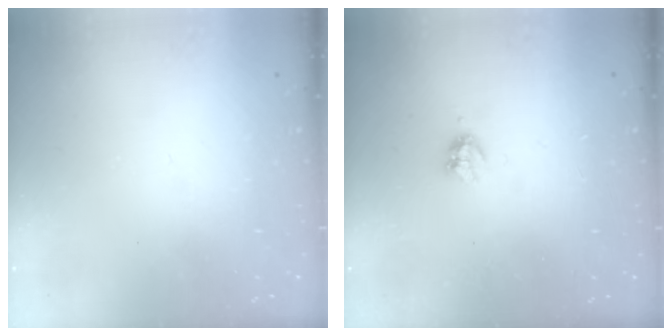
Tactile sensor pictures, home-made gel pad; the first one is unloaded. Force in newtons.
{"total": 2.9, "press": 2.9, "slide": 0.5}